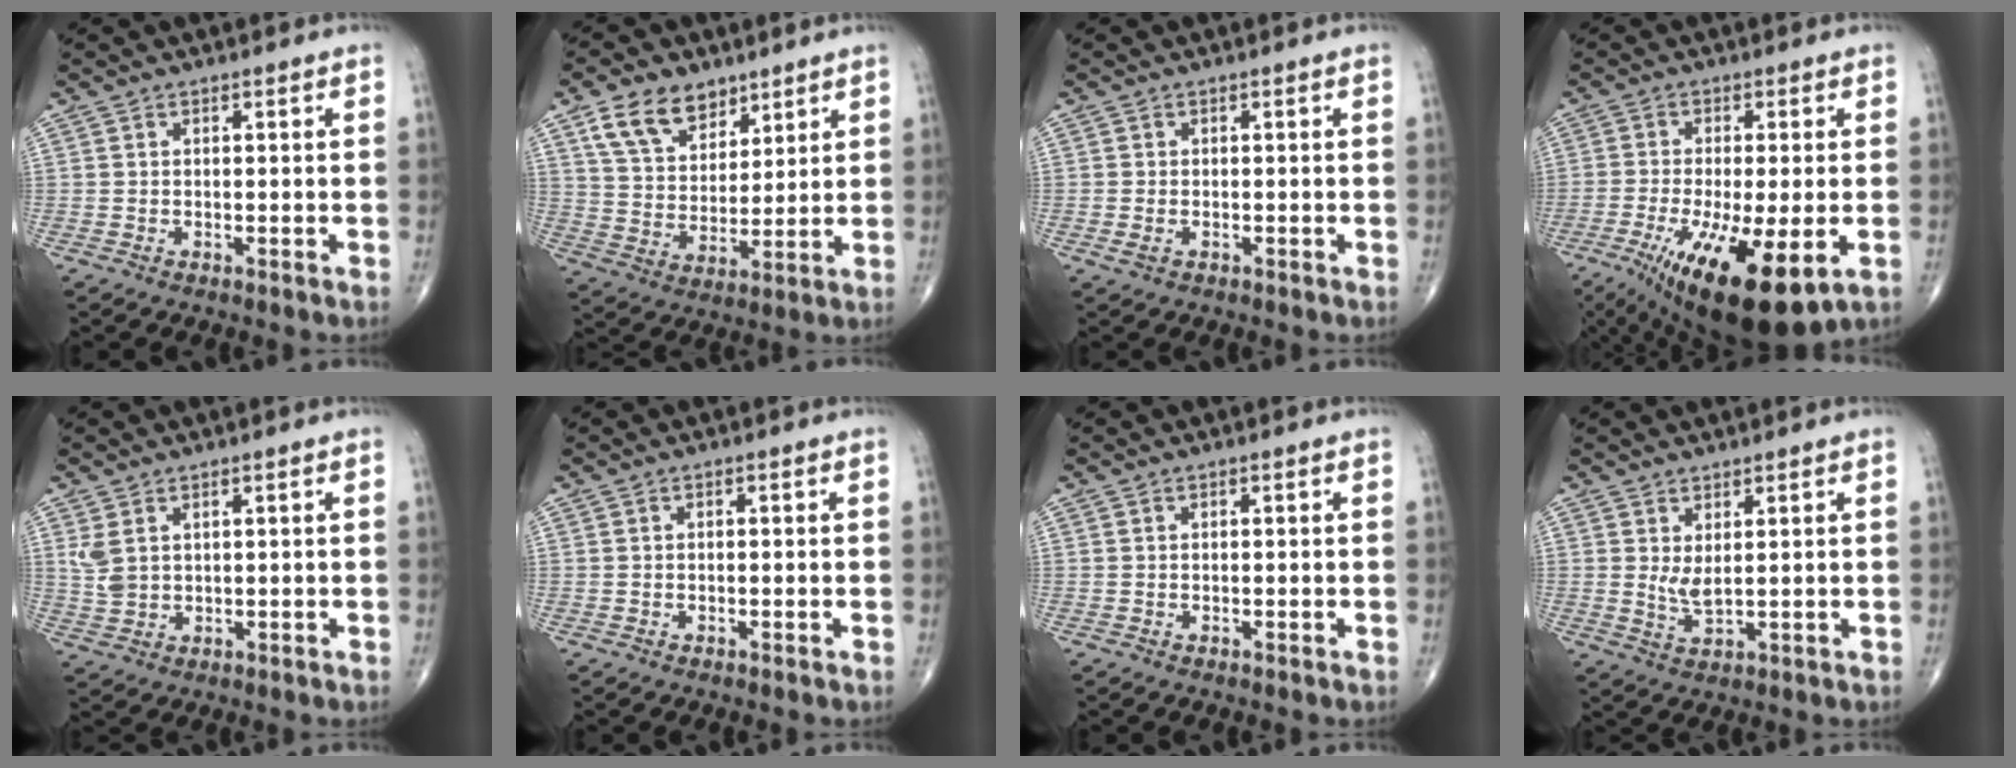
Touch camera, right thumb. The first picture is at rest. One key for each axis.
{"total": 11.3, "fx": 6.8, "fy": 7.1, "fz": 5.5, "tx": -0.073, "ty": -0.032, "tz": 0.131}
{"total": 1.3, "fx": -0.5, "fy": 0.8, "fz": 0.9, "tx": -0.020, "ty": 0.000, "tz": -0.009}
{"total": 17.4, "fx": -7.0, "fy": 5.0, "fz": 15.2, "tx": -0.258, "ty": -0.028, "tz": -0.104}
{"total": 3.8, "fx": 1.4, "fy": 2.5, "fz": 2.5, "tx": -0.051, "ty": -0.001, "tz": 0.037}
{"total": 0.0}
{"total": 0.0}
{"total": 3.1, "fx": 1.0, "fy": 1.0, "fz": 2.8, "tx": -0.053, "ty": -0.018, "tz": 0.024}